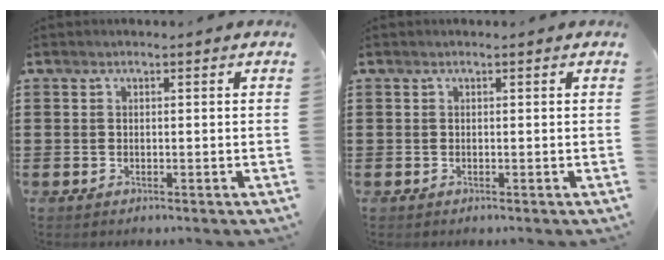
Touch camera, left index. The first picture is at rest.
{"total": 0.0}